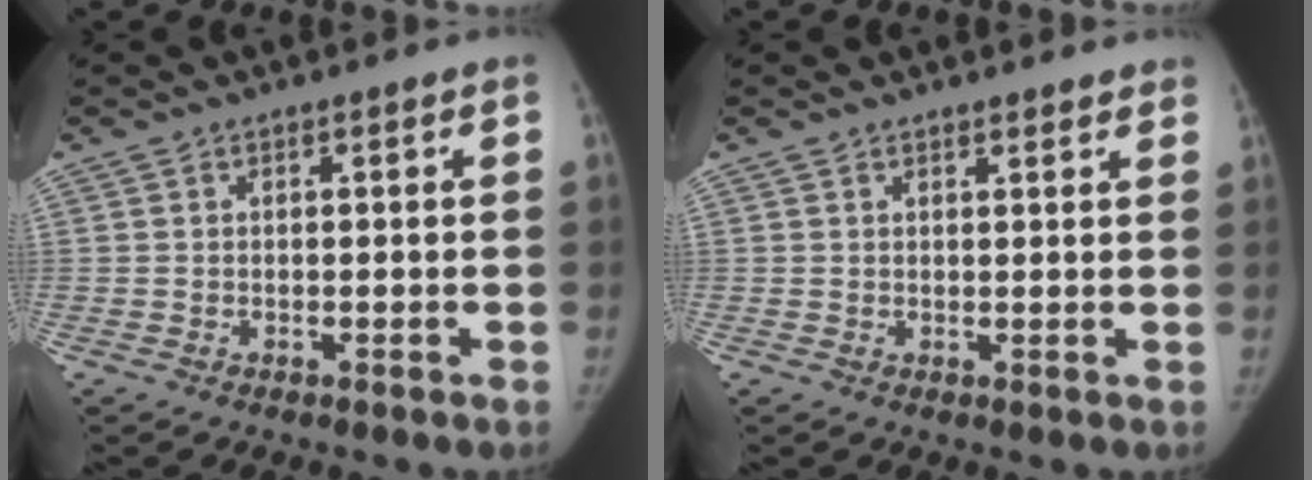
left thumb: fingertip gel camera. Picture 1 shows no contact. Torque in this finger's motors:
{"motor_torque": [-0.55, -0.15, -0.57, 0.31, -0.01]}